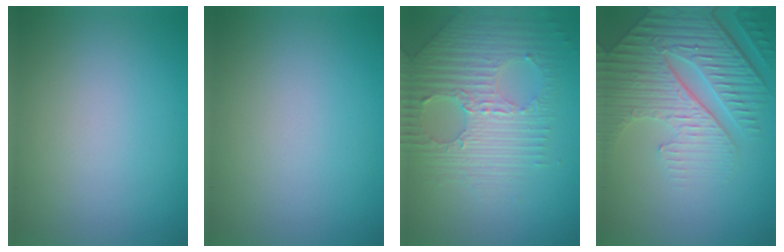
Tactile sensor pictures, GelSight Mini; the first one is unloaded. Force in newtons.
{"total": 0.0}
{"total": 7.2, "press": 5.0, "slide": 5.3}
{"total": 6.4, "press": 5.4, "slide": 3.4}